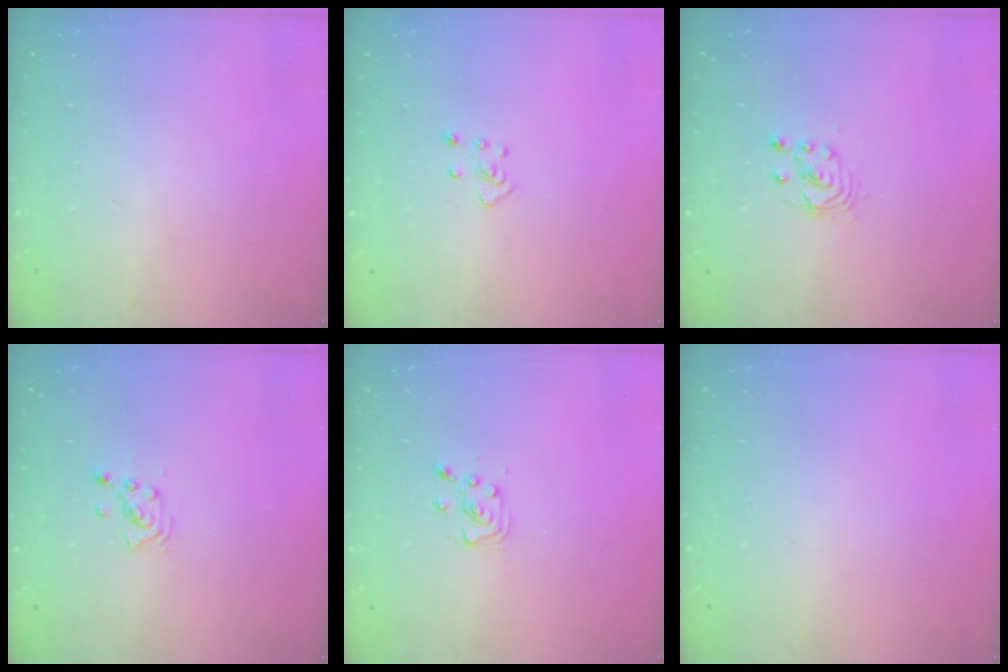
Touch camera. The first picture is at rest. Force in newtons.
{"total": 3.4, "press": 3.3, "slide": 0.6}
{"total": 2.5, "press": 2.5, "slide": 0.2}
{"total": 3.4, "press": 3.4, "slide": 0.3}
{"total": 3.4, "press": 3.4, "slide": 0.4}
{"total": 0.0}